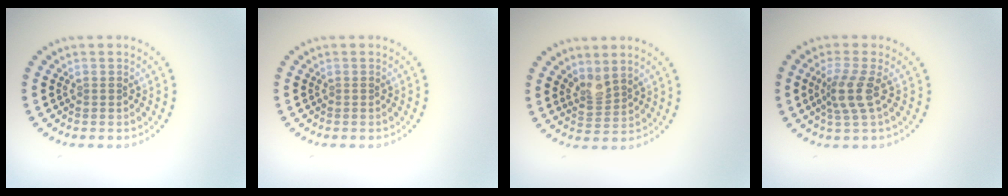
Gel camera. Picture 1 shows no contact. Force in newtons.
{"total": 0.0}
{"total": 2.1, "press": 1.5, "slide": 1.4}
{"total": 2.7, "press": 2.1, "slide": 1.7}